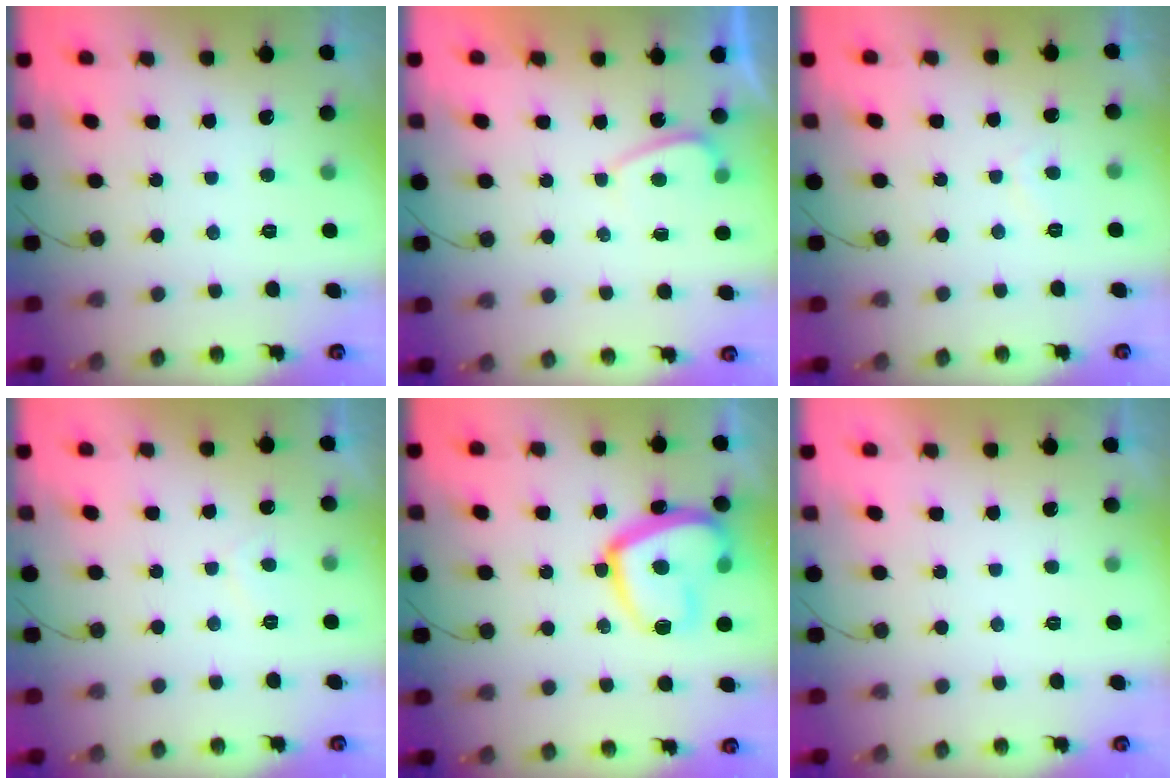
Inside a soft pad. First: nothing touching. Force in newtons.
{"total": 1.1, "press": 1.0, "slide": 0.5}
{"total": 1.4, "press": 1.3, "slide": 0.5}
{"total": 0.7, "press": 0.5, "slide": 0.5}
{"total": 18.1, "press": 18.0, "slide": 1.8}
{"total": 2.3, "press": 2.3, "slide": 0.3}